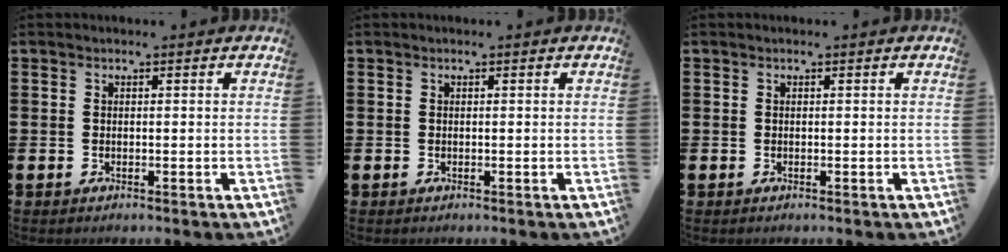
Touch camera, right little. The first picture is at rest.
{"total": 0.0}
{"total": 0.0}